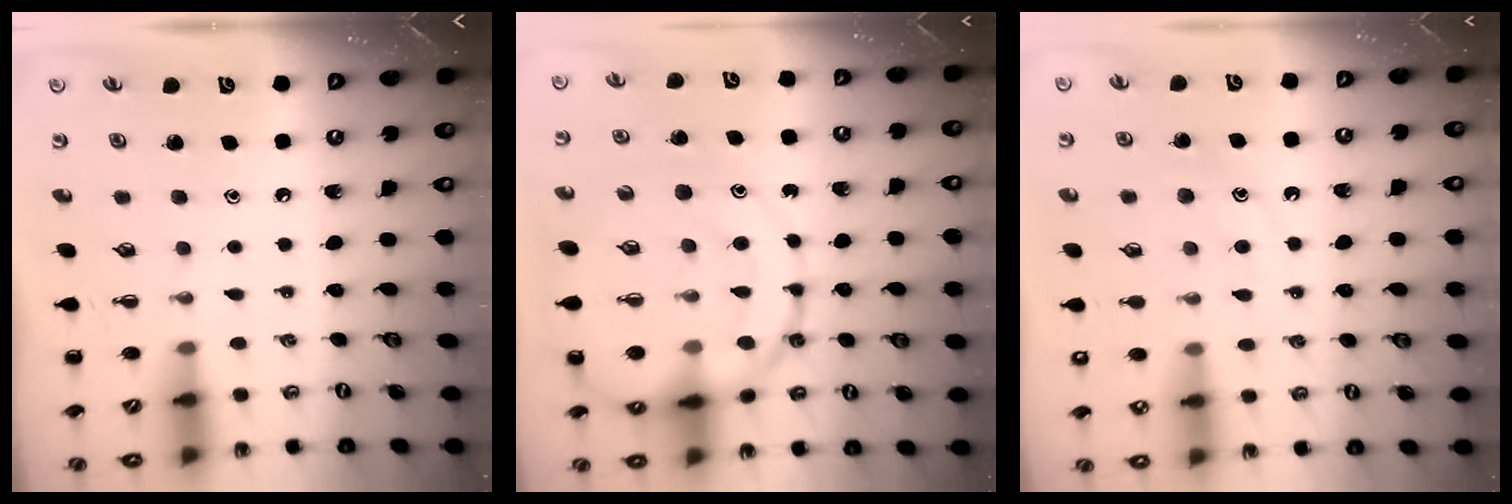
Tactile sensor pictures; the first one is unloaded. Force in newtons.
{"total": 20.7, "press": 20.5, "slide": 2.6}
{"total": 11.8, "press": 11.7, "slide": 1.4}